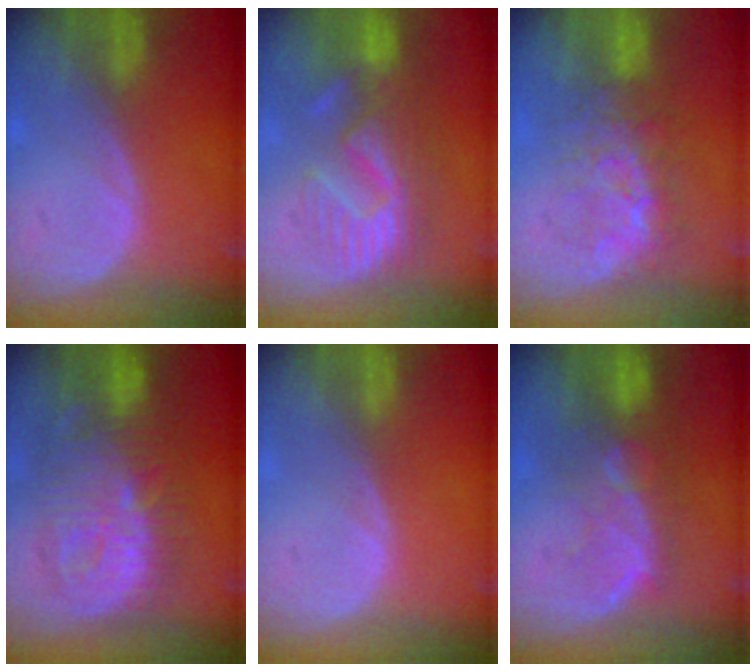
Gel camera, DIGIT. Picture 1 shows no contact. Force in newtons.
{"total": 9.6, "press": 9.4, "slide": 2.2}
{"total": 7.9, "press": 7.6, "slide": 2.3}
{"total": 12.4, "press": 12.3, "slide": 1.0}
{"total": 0.0}
{"total": 10.1, "press": 8.6, "slide": 5.4}